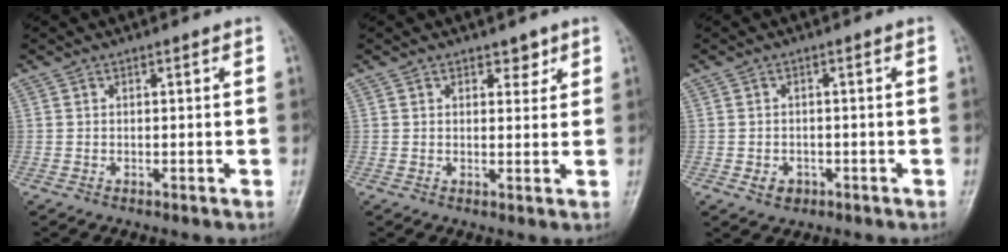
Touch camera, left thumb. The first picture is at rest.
{"total": 2.4, "force": [1.6, 1.6, 1.0], "torque": [0.006, -0.008, 0.020]}
{"total": 2.8, "force": [-1.1, 2.2, 1.2], "torque": [-0.011, 0.006, -0.012]}